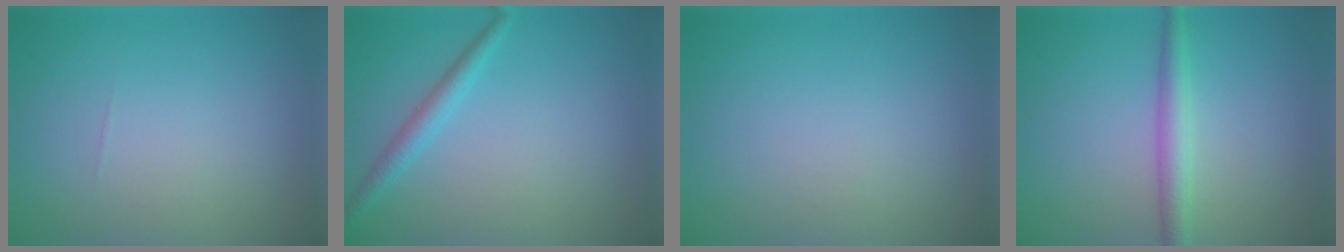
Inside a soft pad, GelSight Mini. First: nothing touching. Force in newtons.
{"total": 1.9, "press": 1.9, "slide": 0.1}
{"total": 0.0}
{"total": 2.7, "press": 2.7, "slide": 0.1}